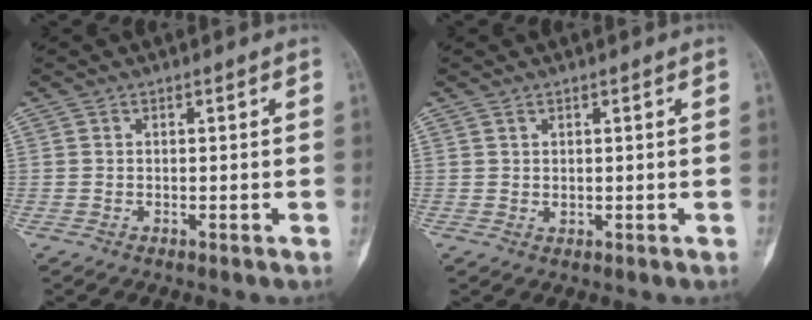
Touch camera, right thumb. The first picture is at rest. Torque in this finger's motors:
{"motor_torque": [-0.47, 0.48, -0.03, -0.07, -0.02]}